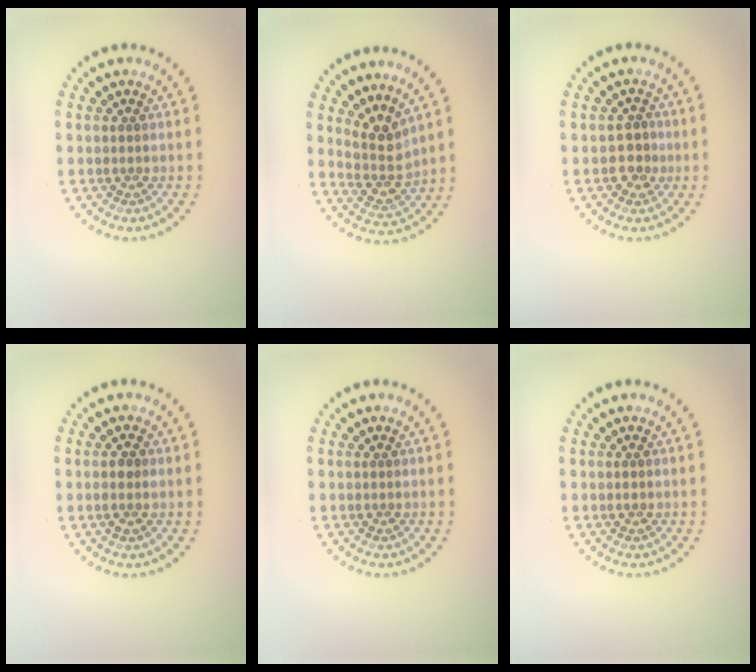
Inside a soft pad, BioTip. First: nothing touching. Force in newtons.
{"total": 3.2, "press": 2.4, "slide": 2.0}
{"total": 2.0, "press": 1.9, "slide": 0.6}
{"total": 1.4, "press": 1.3, "slide": 0.2}
{"total": 0.0}
{"total": 0.5, "press": 0.5, "slide": 0.1}